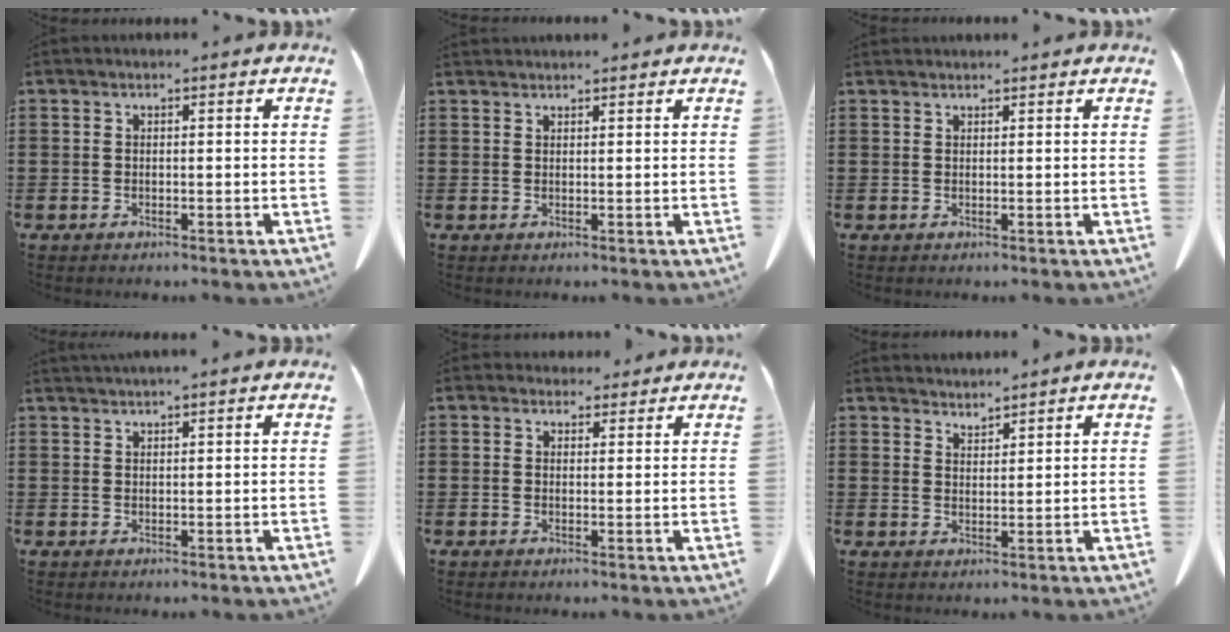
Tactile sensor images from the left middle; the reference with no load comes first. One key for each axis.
{"total": 1.2, "fx": 1.2, "fy": 0.1, "fz": 0.1, "tx": -0.005, "ty": -0.001, "tz": 0.023}
{"total": 0.9, "fx": 0.9, "fy": 0.1, "fz": 0.1, "tx": -0.005, "ty": 0.000, "tz": 0.017}
{"total": 1.4, "fx": 1.3, "fy": -0.1, "fz": 0.3, "tx": -0.008, "ty": -0.001, "tz": 0.025}
{"total": 2.4, "fx": 2.1, "fy": 1.1, "fz": 0.3, "tx": -0.002, "ty": -0.001, "tz": 0.038}
{"total": 2.6, "fx": 2.5, "fy": -0.2, "fz": -0.5, "tx": 0.003, "ty": -0.009, "tz": 0.048}